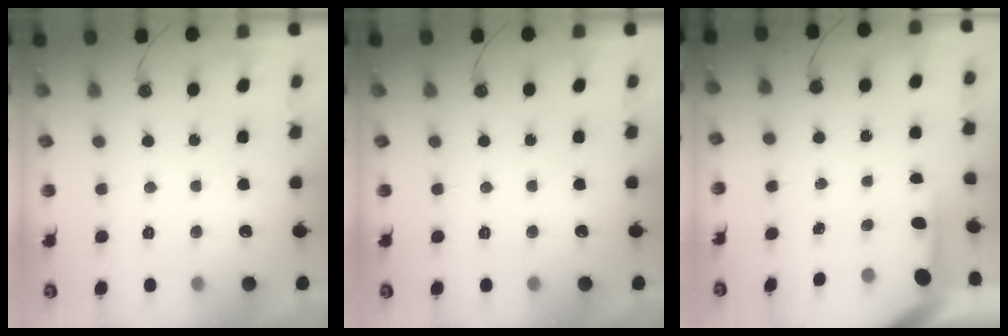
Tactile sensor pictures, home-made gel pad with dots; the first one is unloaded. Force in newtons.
{"total": 0.0}
{"total": 4.1, "press": 4.1, "slide": 0.5}